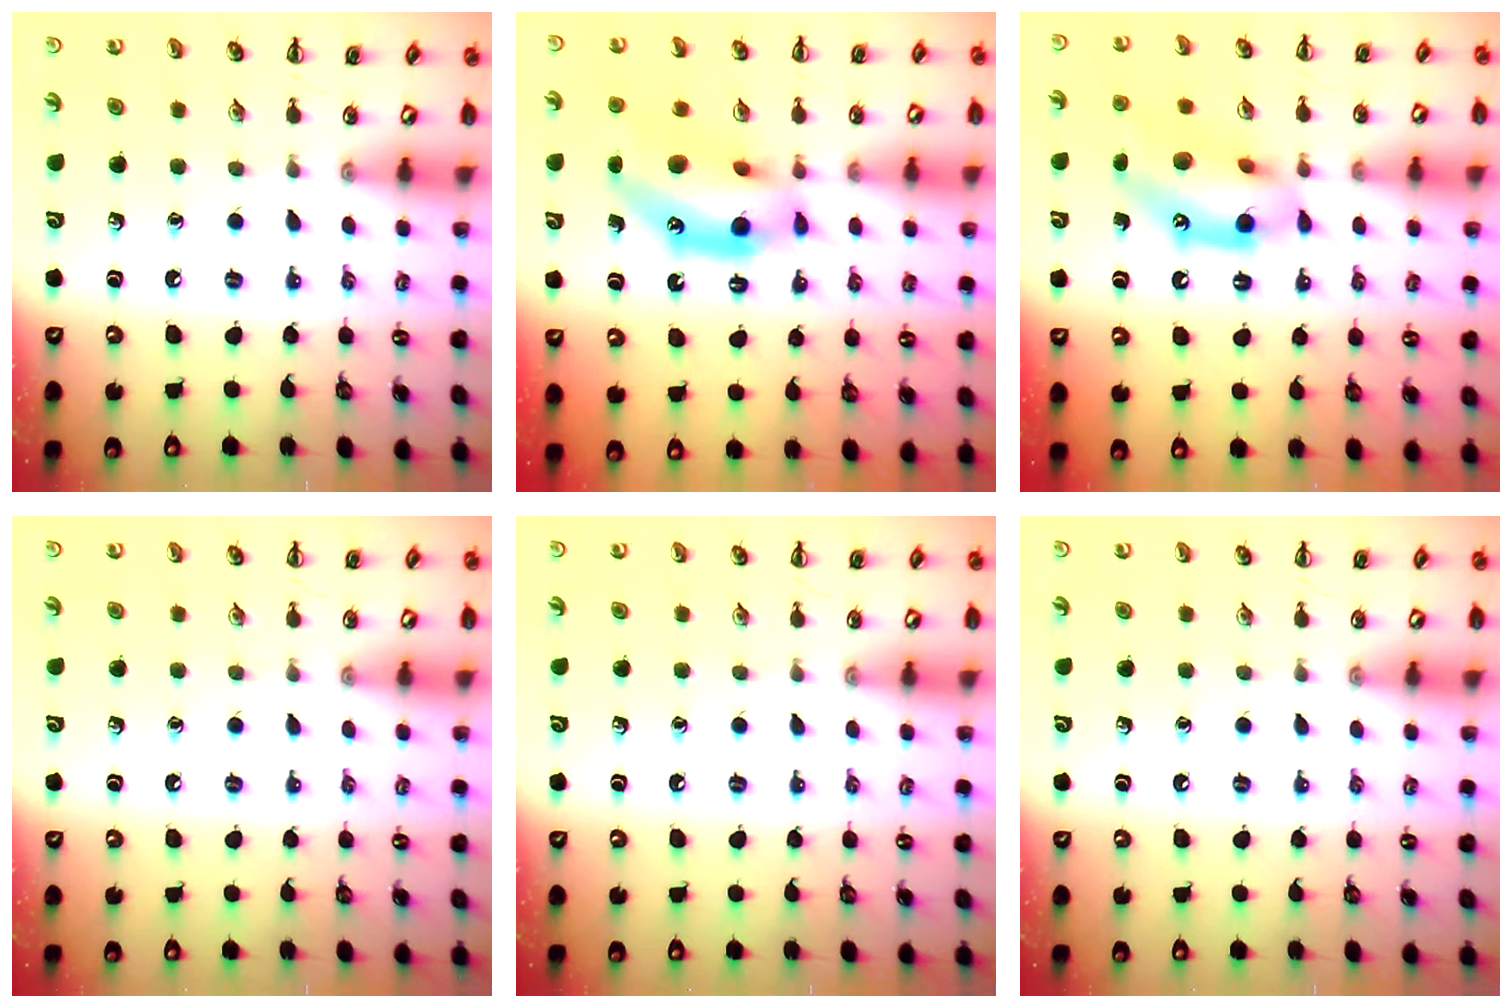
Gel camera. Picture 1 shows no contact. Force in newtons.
{"total": 13.8, "press": 13.4, "slide": 3.3}
{"total": 15.4, "press": 15.1, "slide": 2.6}
{"total": 0.0}
{"total": 0.0}
{"total": 0.0}